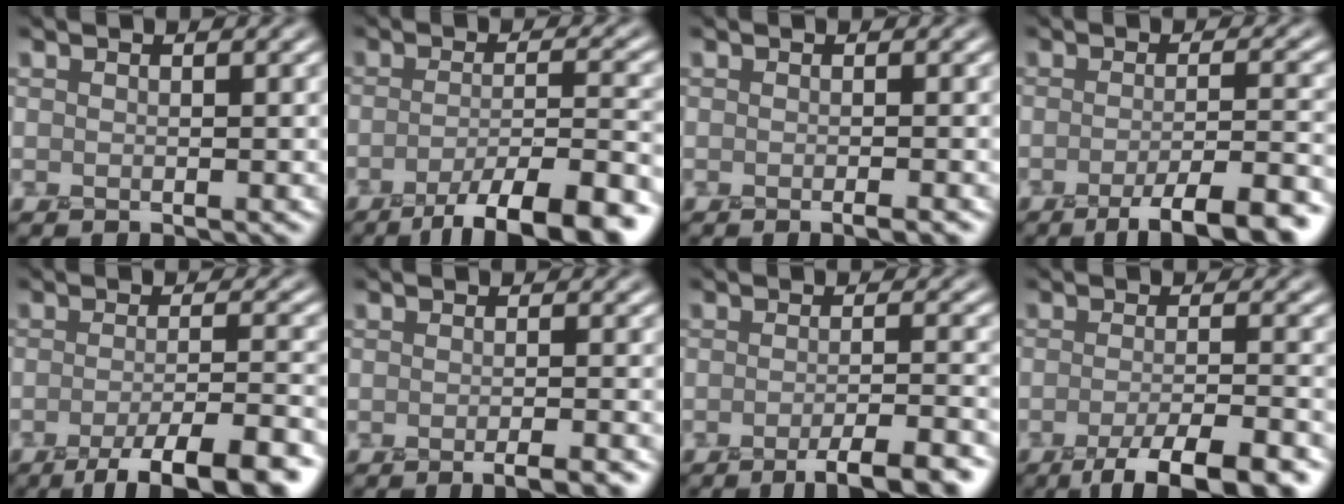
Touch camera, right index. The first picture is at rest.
{"total": 9.4, "force": [-5.8, 2.2, 7.0], "torque": [-0.094, 0.002, -0.091]}
{"total": 1.2, "force": [-0.6, 0.2, 1.1], "torque": [-0.009, -0.002, -0.010]}
{"total": 6.9, "force": [-3.9, 1.5, 5.5], "torque": [-0.076, 0.003, -0.061]}
{"total": 8.1, "force": [-4.7, 1.8, 6.3], "torque": [-0.085, -0.002, -0.074]}
{"total": 2.7, "force": [-1.6, 0.6, 2.2], "torque": [-0.019, 0.001, -0.026]}
{"total": 5.4, "force": [-3.1, 1.2, 4.3], "torque": [-0.055, 0.001, -0.049]}
{"total": 6.8, "force": [-4.1, 1.6, 5.2], "torque": [-0.075, -0.002, -0.067]}